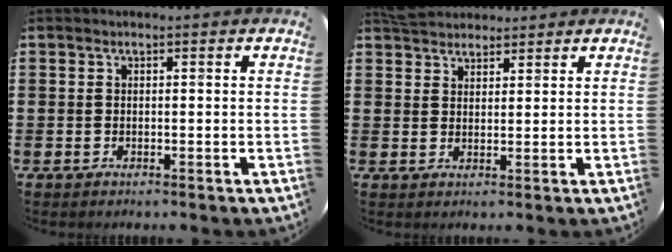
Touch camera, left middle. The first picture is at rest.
{"total": 3.6, "force": [3.5, 1.0, 0.2], "torque": [-0.005, -0.006, 0.067]}